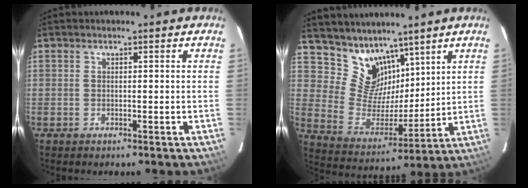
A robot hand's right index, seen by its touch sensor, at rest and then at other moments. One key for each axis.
{"total": 12.0, "fx": 9.1, "fy": 7.1, "fz": 3.3, "tx": -0.063, "ty": 0.000, "tz": 0.185}